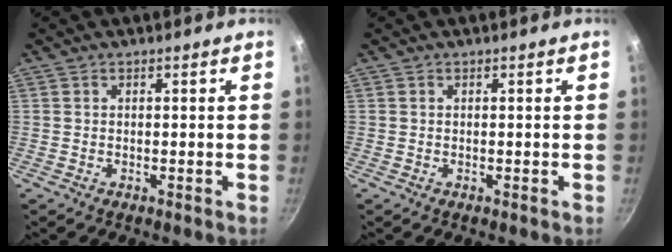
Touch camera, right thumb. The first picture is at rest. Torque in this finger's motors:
{"motor_torque": [-0.07, 0.07, 0.00, 0.00, 0.02]}